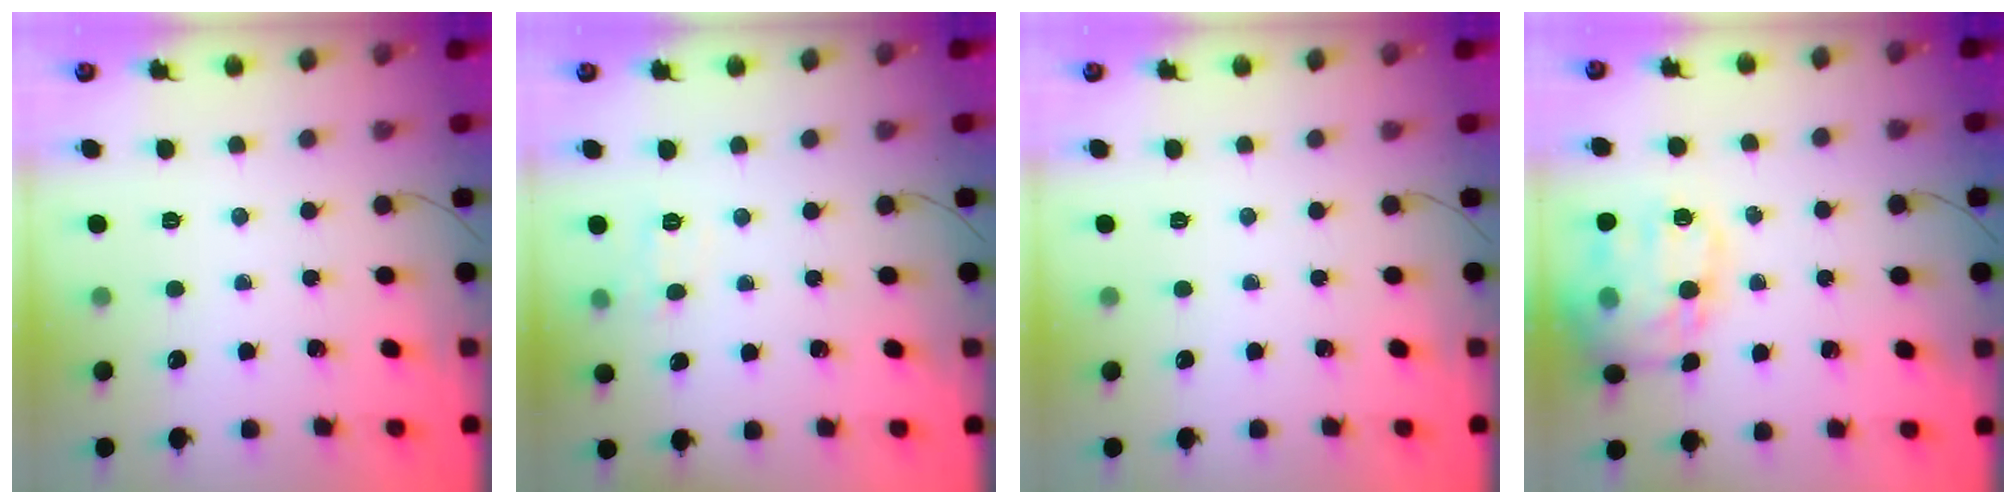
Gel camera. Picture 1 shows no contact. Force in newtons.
{"total": 6.0, "press": 5.9, "slide": 1.3}
{"total": 0.0}
{"total": 18.4, "press": 18.3, "slide": 2.3}